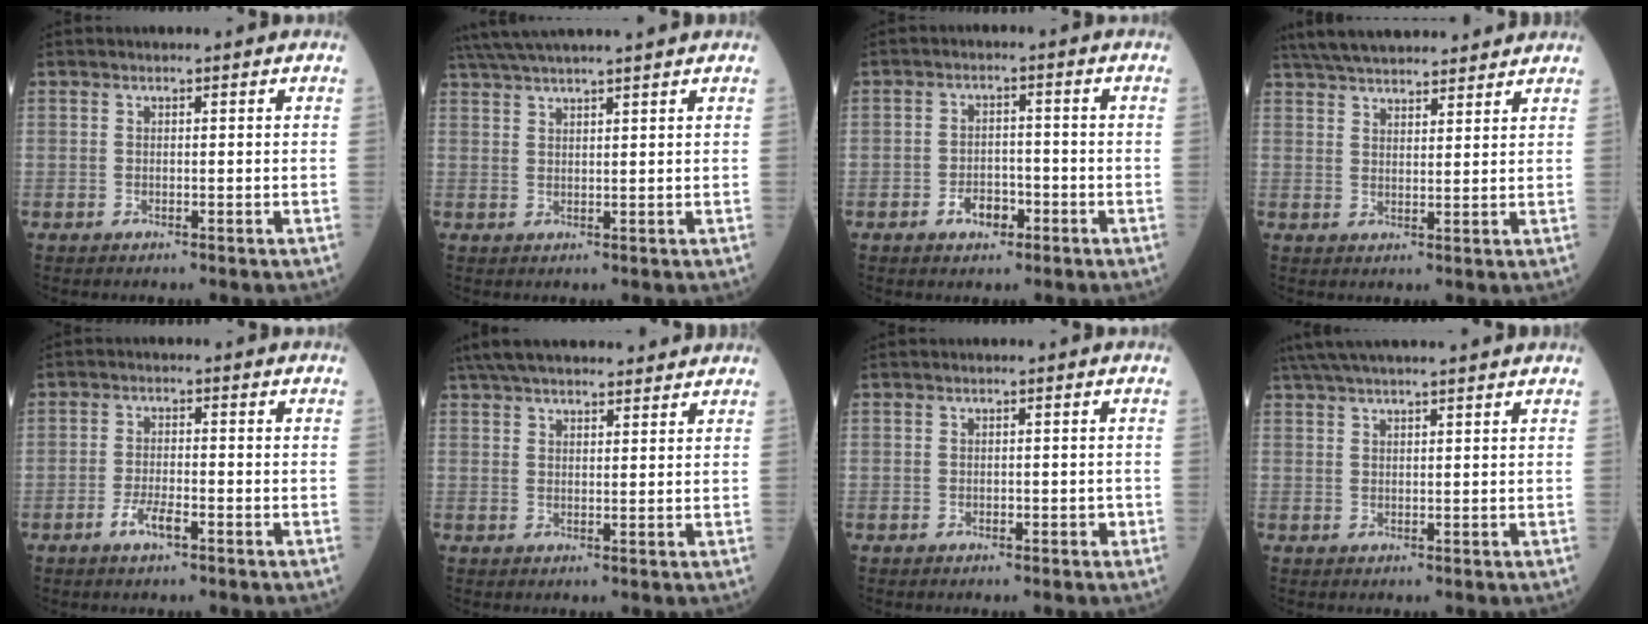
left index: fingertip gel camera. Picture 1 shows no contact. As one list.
[{"total": 10.1, "force": [8.8, -0.9, 4.9], "torque": [-0.085, 0.031, 0.133]}, {"total": 3.8, "force": [-2.2, 2.3, 2.2], "torque": [-0.035, 0.004, -0.036]}, {"total": 15.9, "force": [14.3, 3.3, 6.2], "torque": [-0.111, 0.039, 0.218]}, {"total": 3.3, "force": [-2.0, 0.8, 2.5], "torque": [-0.051, -0.003, -0.041]}, {"total": 16.6, "force": [14.5, 3.7, 7.1], "torque": [-0.121, 0.048, 0.219]}, {"total": 1.0, "force": [-0.4, 0.7, 0.6], "torque": [-0.005, 0.002, -0.008]}, {"total": 9.9, "force": [8.6, -0.7, 5.0], "torque": [-0.084, 0.033, 0.124]}]